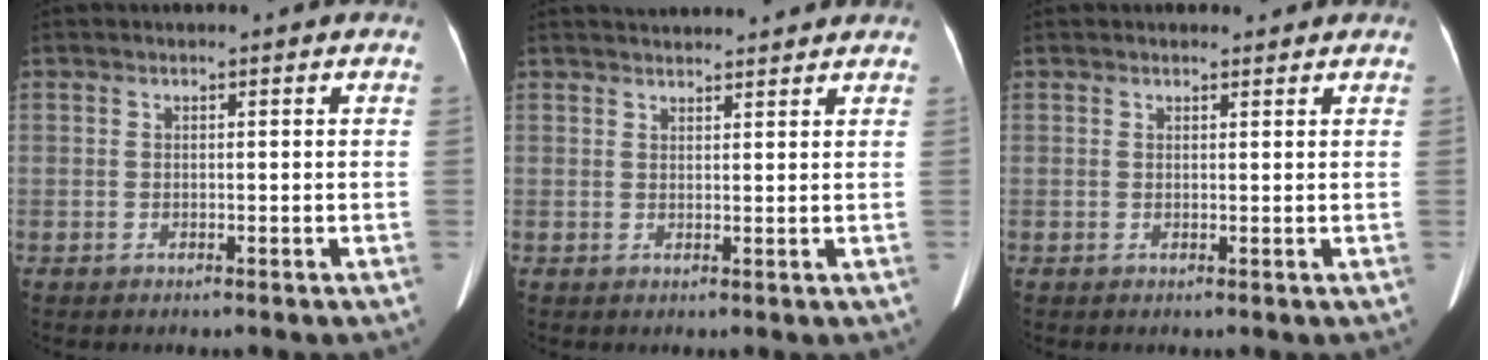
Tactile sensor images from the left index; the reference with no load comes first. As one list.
[{"total": 6.6, "force": [6.3, 0.8, 1.6], "torque": [-0.025, 0.028, 0.078]}, {"total": 0.9, "force": [0.8, 0.5, 0.0], "torque": [-0.009, -0.001, 0.010]}]